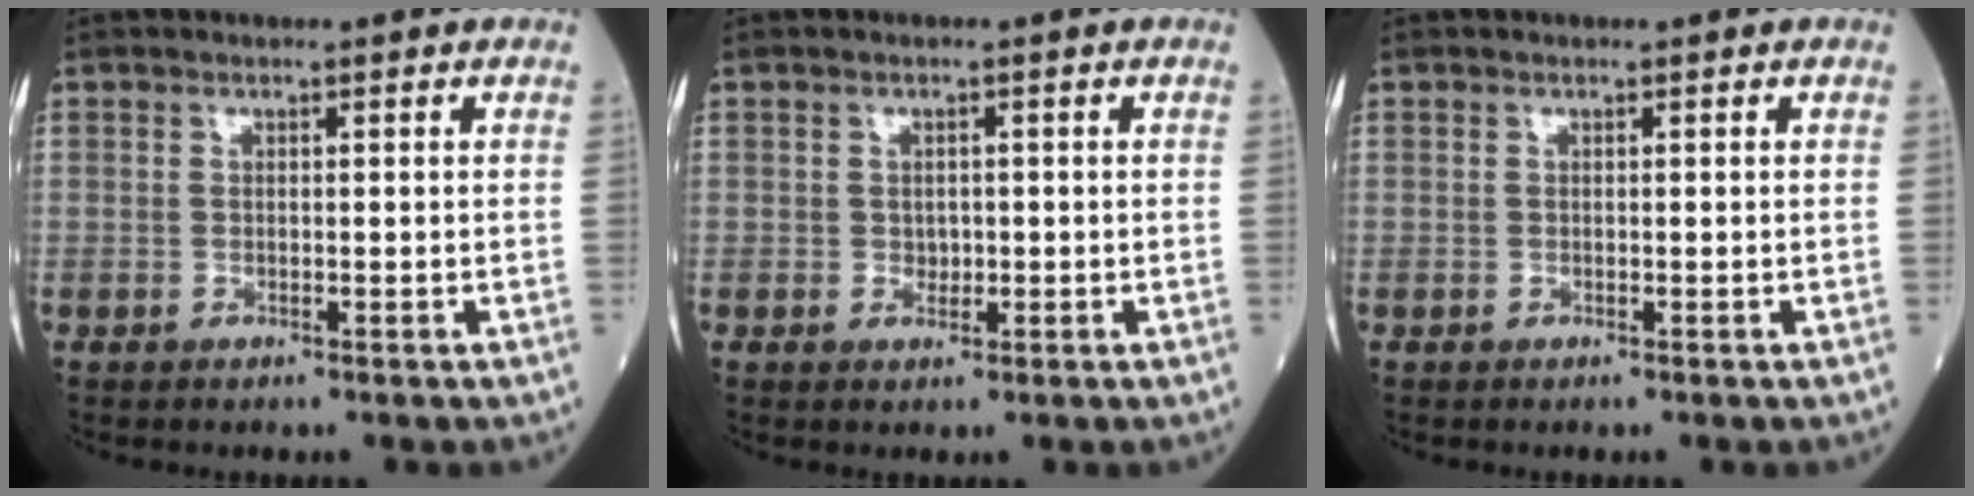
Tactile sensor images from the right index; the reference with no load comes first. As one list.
[{"total": 1.4, "force": [-0.1, 1.2, 0.8], "torque": [-0.007, 0.002, 0.003]}, {"total": 0.0}]